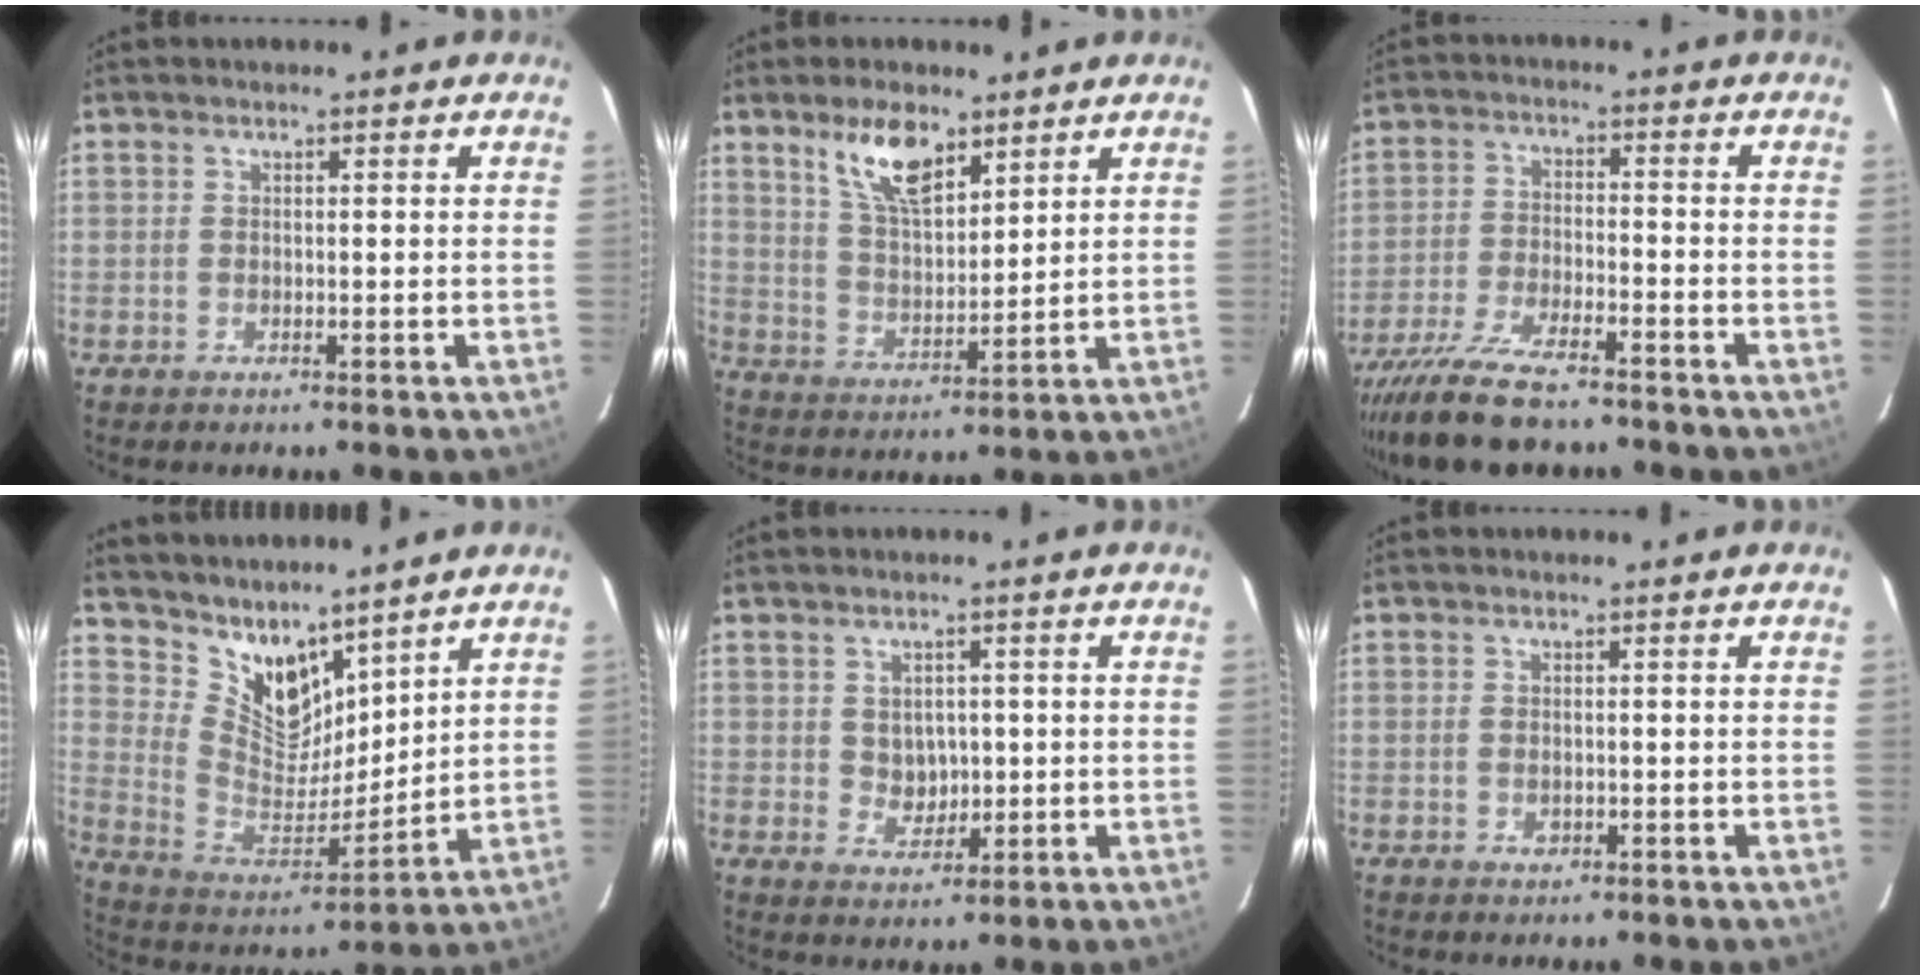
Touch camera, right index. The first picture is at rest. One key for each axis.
{"total": 10.0, "fx": 6.4, "fy": 4.1, "fz": 6.5, "tx": -0.113, "ty": 0.003, "tz": 0.127}
{"total": 13.8, "fx": -11.5, "fy": 3.3, "fz": 6.9, "tx": -0.157, "ty": -0.031, "tz": -0.203}
{"total": 12.7, "fx": 10.1, "fy": 5.7, "fz": 5.0, "tx": -0.102, "ty": -0.007, "tz": 0.206}
{"total": 4.2, "fx": 0.4, "fy": 3.7, "fz": 2.0, "tx": -0.030, "ty": 0.006, "tz": 0.015}
{"total": 1.3, "fx": -0.4, "fy": 1.0, "fz": 0.7, "tx": -0.009, "ty": 0.001, "tz": -0.005}